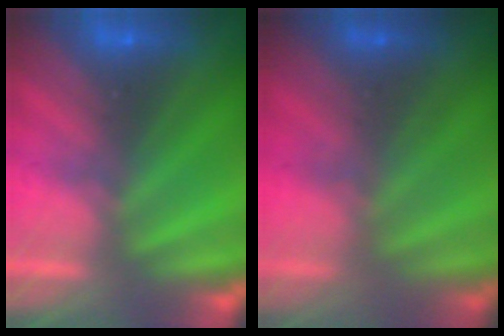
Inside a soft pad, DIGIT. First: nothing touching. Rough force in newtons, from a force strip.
{"total": 1.7}